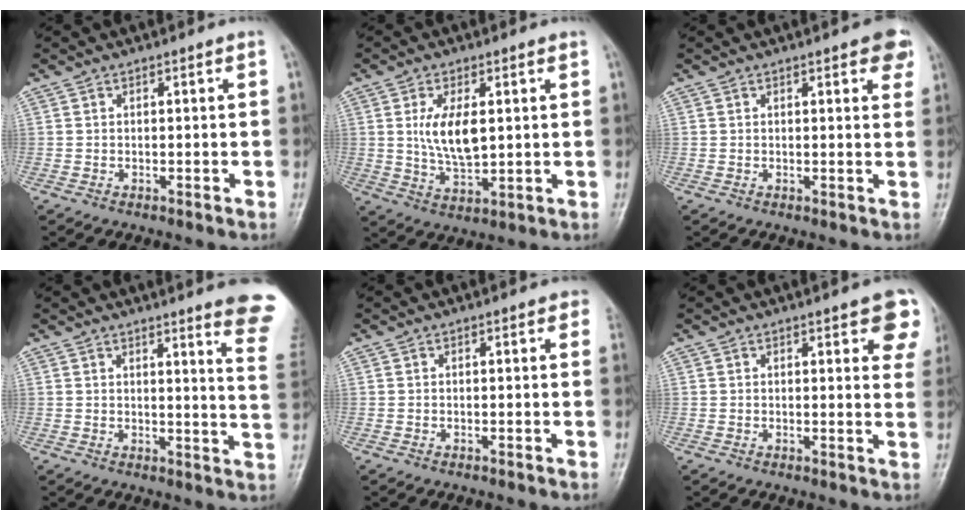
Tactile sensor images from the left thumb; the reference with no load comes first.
{"total": 8.2, "force": [1.5, 3.9, 7.1], "torque": [-0.126, -0.017, 0.034]}
{"total": 4.3, "force": [2.4, 1.5, 3.3], "torque": [-0.022, -0.006, 0.022]}
{"total": 12.1, "force": [9.7, 0.3, 7.2], "torque": [-0.066, -0.076, 0.093]}
{"total": 0.9, "force": [0.4, 0.5, 0.6], "torque": [0.004, 0.001, -0.001]}
{"total": 7.8, "force": [4.3, 2.7, 6.0], "torque": [-0.039, -0.014, 0.044]}